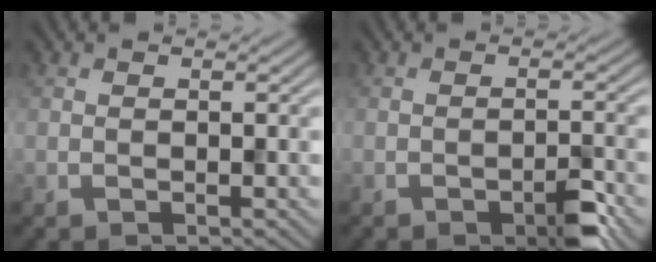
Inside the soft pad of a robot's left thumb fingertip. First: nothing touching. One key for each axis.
{"total": 3.8, "fx": -2.4, "fy": 1.1, "fz": 2.8, "tx": -0.044, "ty": 0.002, "tz": -0.036}